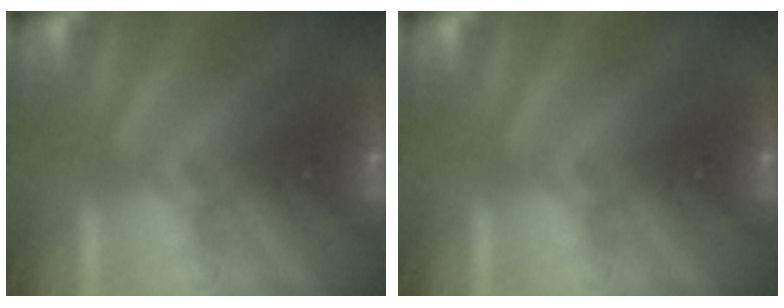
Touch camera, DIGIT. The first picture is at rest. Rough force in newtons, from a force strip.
{"total": 0.0}